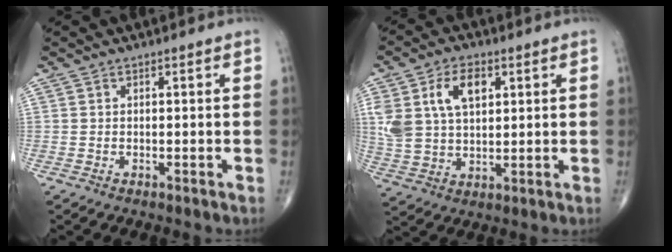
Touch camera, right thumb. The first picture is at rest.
{"total": 12.6, "force": [4.3, 7.6, 9.1], "torque": [-0.168, -0.001, 0.089]}